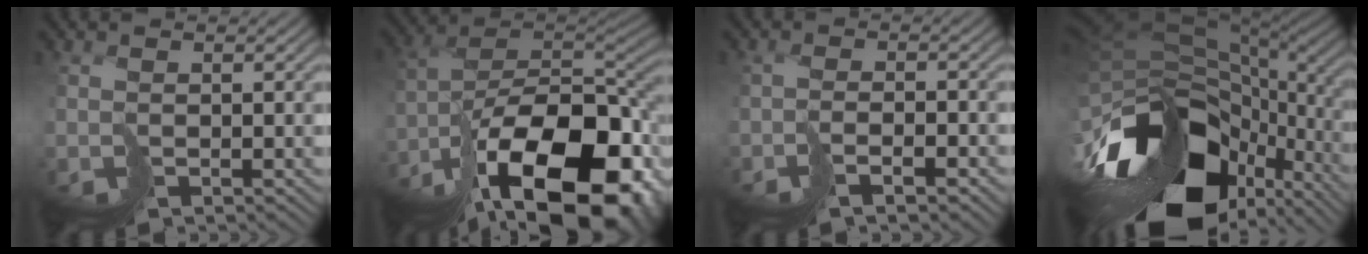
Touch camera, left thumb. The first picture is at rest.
{"total": 20.0, "force": [-10.5, 8.9, 14.5], "torque": [-0.263, -0.022, -0.147]}
{"total": 2.4, "force": [-1.6, 0.3, 1.7], "torque": [-0.025, 0.003, -0.029]}
{"total": 17.3, "force": [-8.1, 8.8, 12.4], "torque": [-0.267, -0.019, -0.111]}